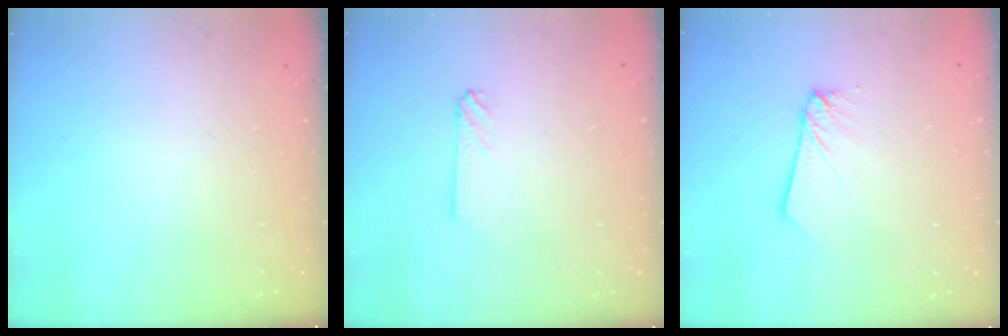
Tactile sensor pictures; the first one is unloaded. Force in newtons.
{"total": 2.2, "press": 2.2, "slide": 0.3}
{"total": 2.7, "press": 2.7, "slide": 0.3}